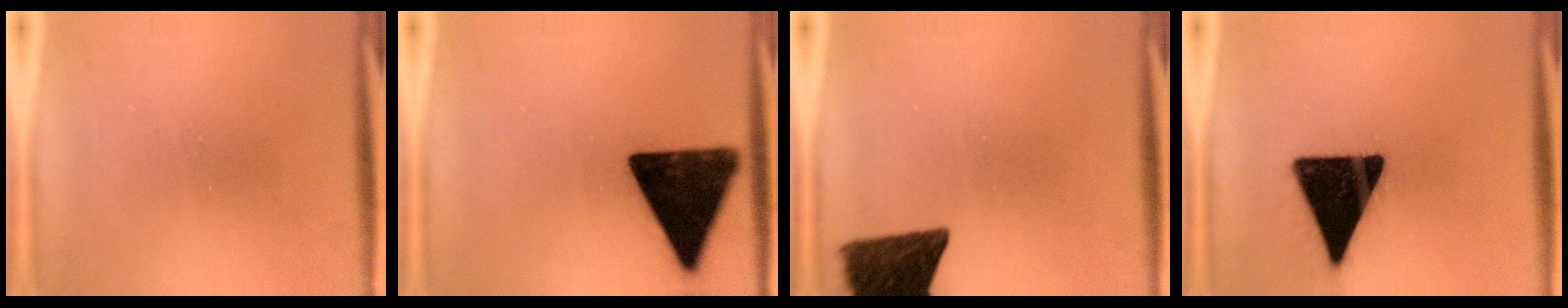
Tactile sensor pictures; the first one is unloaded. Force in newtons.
{"total": 16.5}
{"total": 12.9}
{"total": 19.5}